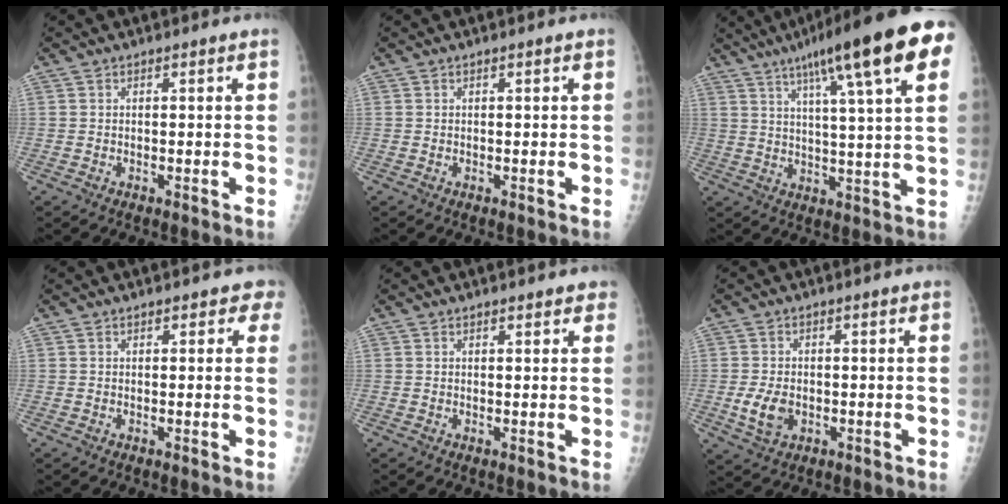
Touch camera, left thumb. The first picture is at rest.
{"total": 0.0}
{"total": 21.4, "force": [11.0, 3.0, 18.2], "torque": [-0.265, -0.002, 0.149]}
{"total": 2.1, "force": [1.3, 1.4, 0.8], "torque": [0.020, 0.000, 0.006]}
{"total": 2.1, "force": [1.6, 0.9, 1.0], "torque": [0.006, 0.000, 0.014]}
{"total": 5.1, "force": [-1.1, 3.5, 3.6], "torque": [-0.067, -0.002, -0.015]}